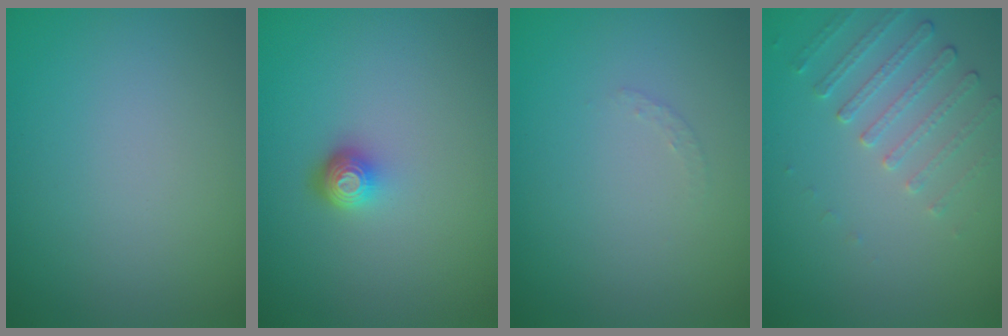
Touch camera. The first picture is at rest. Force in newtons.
{"total": 1.9, "press": 1.4, "slide": 1.3}
{"total": 0.7, "press": 0.7, "slide": 0.1}
{"total": 1.9, "press": 1.5, "slide": 1.2}